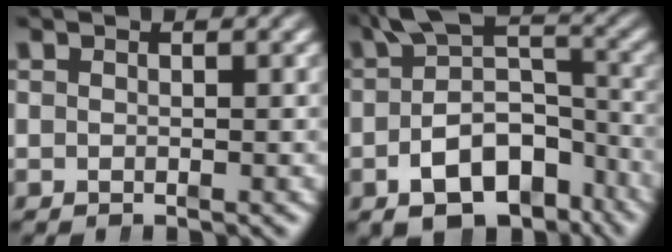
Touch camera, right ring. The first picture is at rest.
{"total": 9.1, "force": [-3.9, 5.8, 5.9], "torque": [-0.094, -0.023, -0.057]}